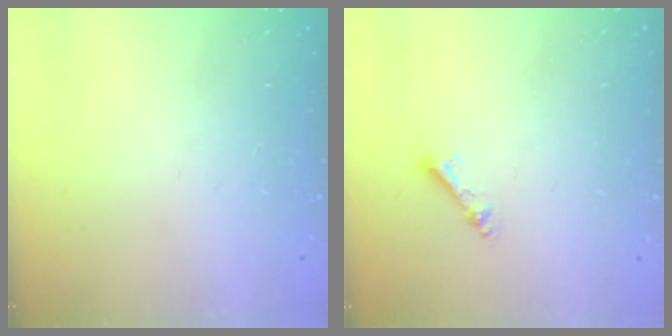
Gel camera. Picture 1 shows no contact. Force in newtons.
{"total": 2.4, "press": 2.4, "slide": 0.4}